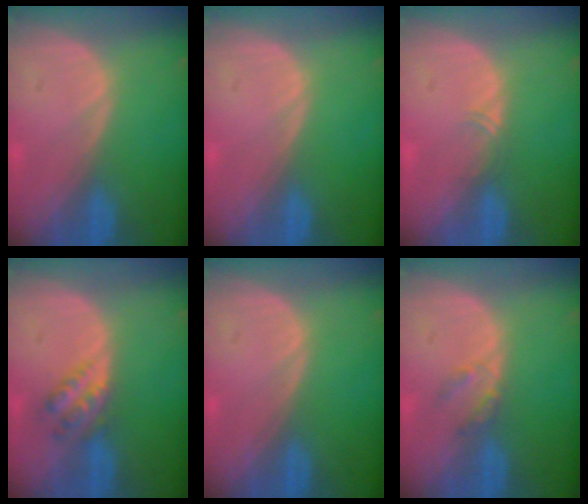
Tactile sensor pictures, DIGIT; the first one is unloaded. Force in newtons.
{"total": 0.0}
{"total": 1.1, "press": 1.0, "slide": 0.6}
{"total": 4.5, "press": 4.0, "slide": 2.0}
{"total": 0.0}
{"total": 2.2, "press": 2.1, "slide": 0.4}